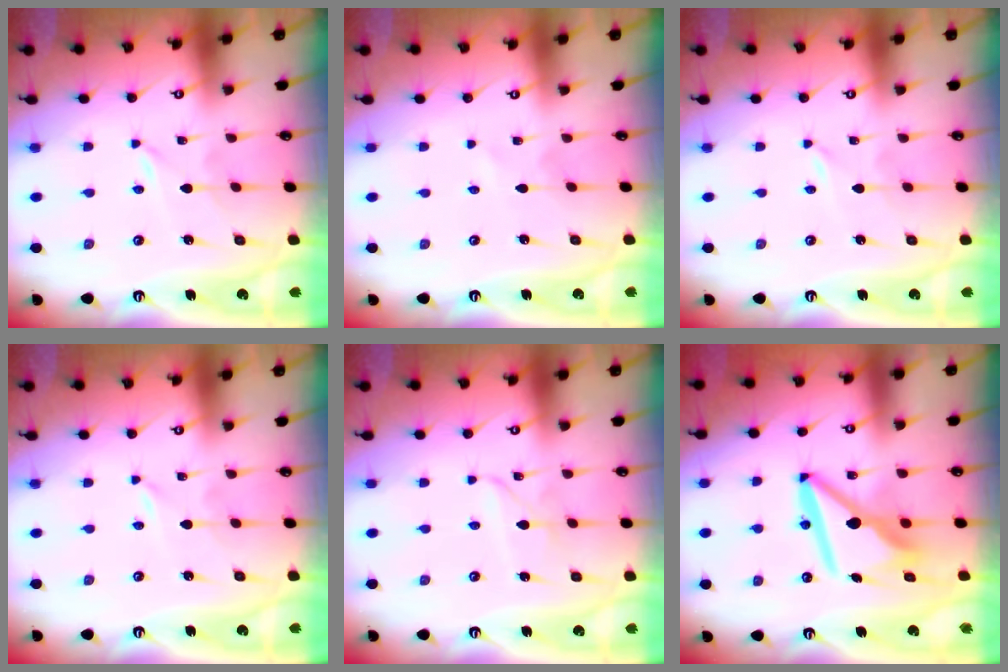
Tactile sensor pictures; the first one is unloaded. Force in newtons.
{"total": 1.0, "press": 1.0, "slide": 0.2}
{"total": 0.0}
{"total": 0.0}
{"total": 2.6, "press": 2.6, "slide": 0.1}
{"total": 11.6, "press": 11.5, "slide": 1.2}